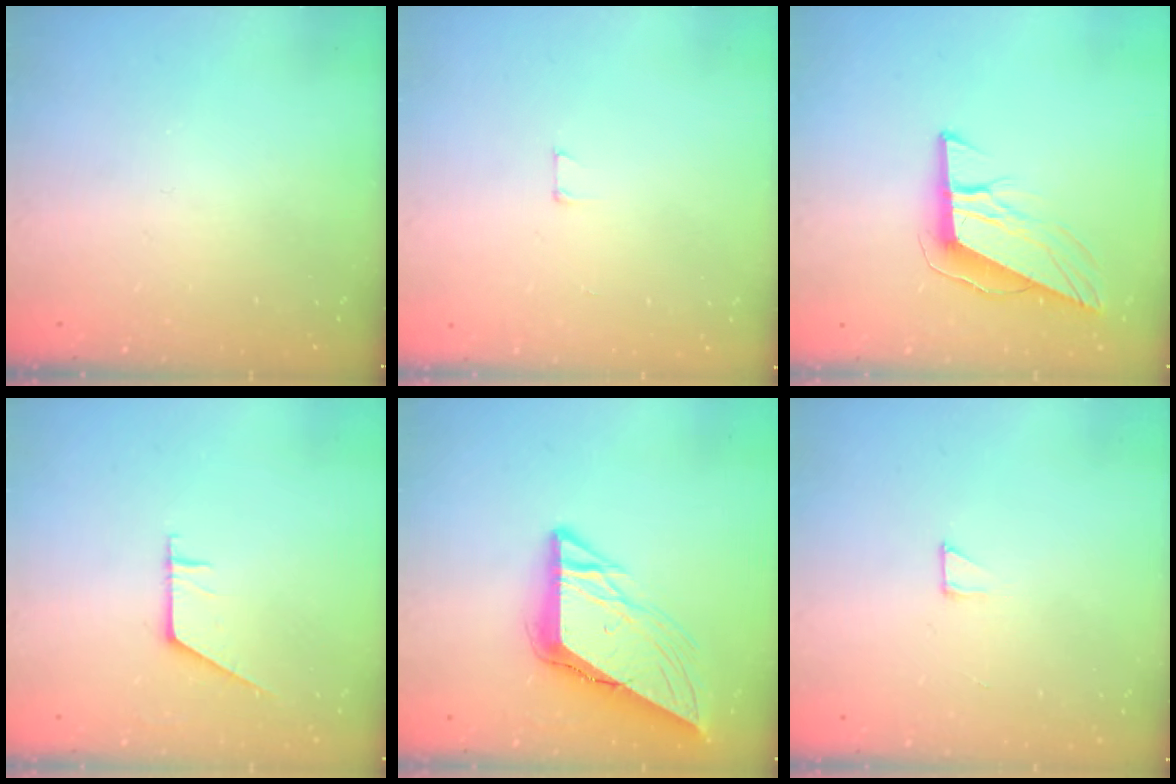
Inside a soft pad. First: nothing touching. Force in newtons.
{"total": 2.9, "press": 2.9, "slide": 0.2}
{"total": 10.7, "press": 10.3, "slide": 2.6}
{"total": 4.4, "press": 4.4, "slide": 0.5}
{"total": 12.0, "press": 12.0, "slide": 1.3}
{"total": 2.6, "press": 2.6, "slide": 0.1}